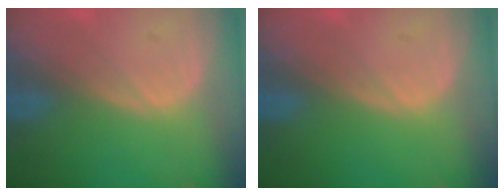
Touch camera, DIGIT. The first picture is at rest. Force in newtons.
{"total": 0.0}